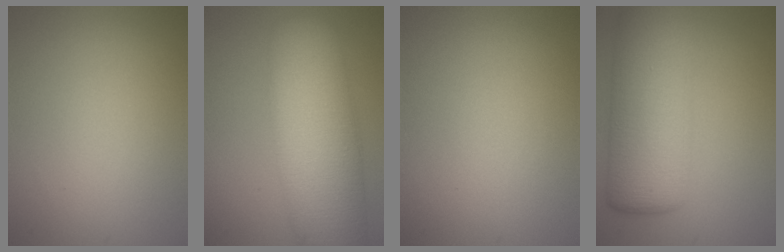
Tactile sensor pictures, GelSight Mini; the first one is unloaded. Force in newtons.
{"total": 12.0, "press": 12.0, "slide": 0.6}
{"total": 0.0}
{"total": 10.1, "press": 10.0, "slide": 0.2}